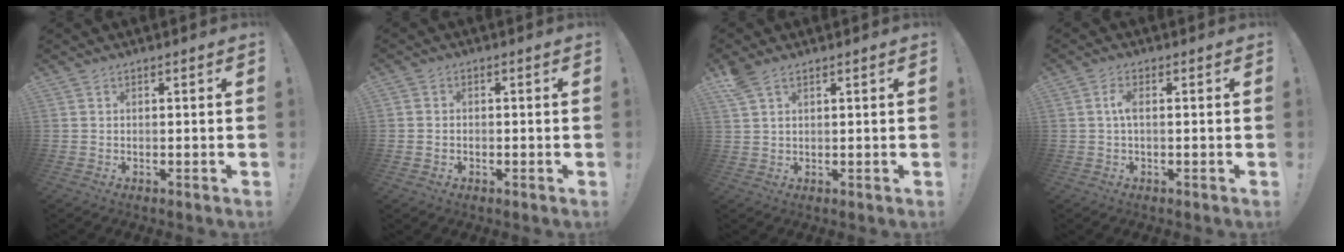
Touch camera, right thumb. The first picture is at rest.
{"total": 2.0, "force": [-0.8, 1.7, 0.7], "torque": [-0.017, 0.008, -0.012]}
{"total": 3.5, "force": [2.2, 1.9, 2.1], "torque": [-0.049, -0.003, 0.044]}
{"total": 3.4, "force": [0.1, 1.2, 3.2], "torque": [-0.069, 0.005, -0.001]}